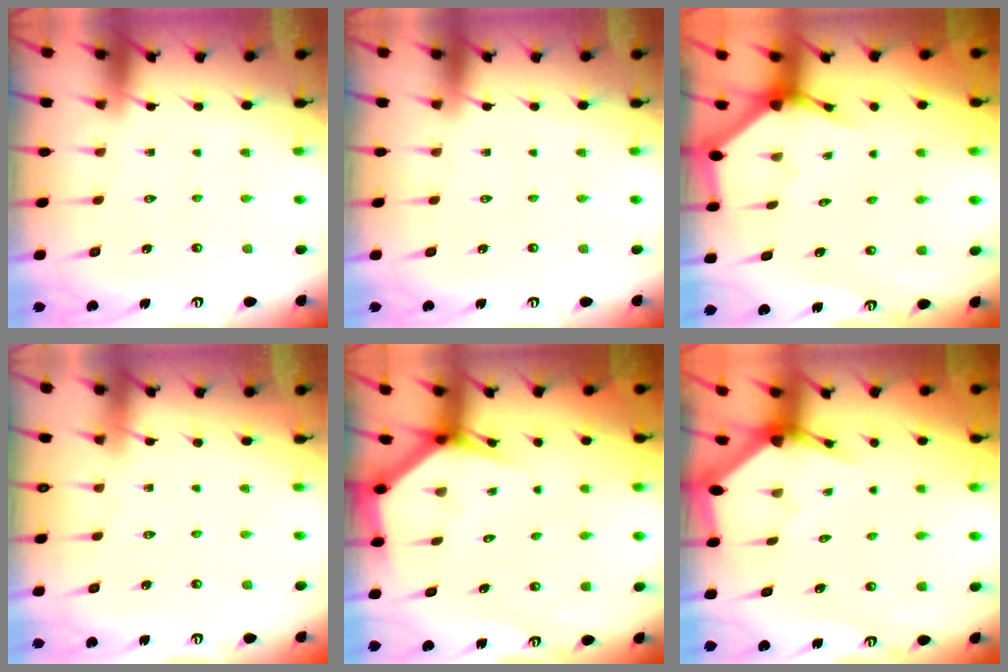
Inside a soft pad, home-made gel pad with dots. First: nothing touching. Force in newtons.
{"total": 0.0}
{"total": 3.6, "press": 3.6, "slide": 0.2}
{"total": 3.4, "press": 3.4, "slide": 0.5}
{"total": 3.4, "press": 3.4, "slide": 0.3}
{"total": 3.5, "press": 3.5, "slide": 0.1}